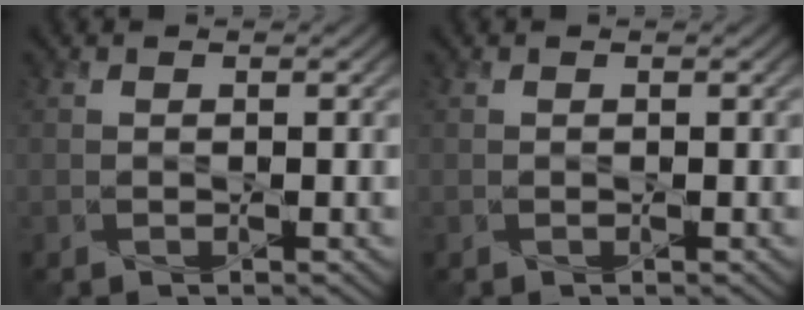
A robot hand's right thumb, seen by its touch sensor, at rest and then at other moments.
{"total": 0.0}